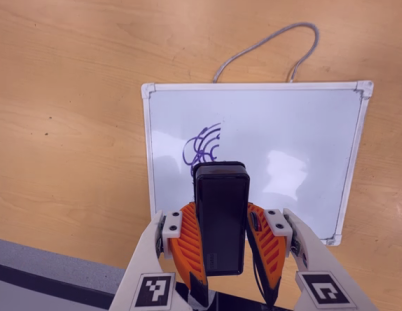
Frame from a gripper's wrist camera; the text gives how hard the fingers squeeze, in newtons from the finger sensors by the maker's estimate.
{"total": 7.3, "left": 6.4, "right": 8.2}